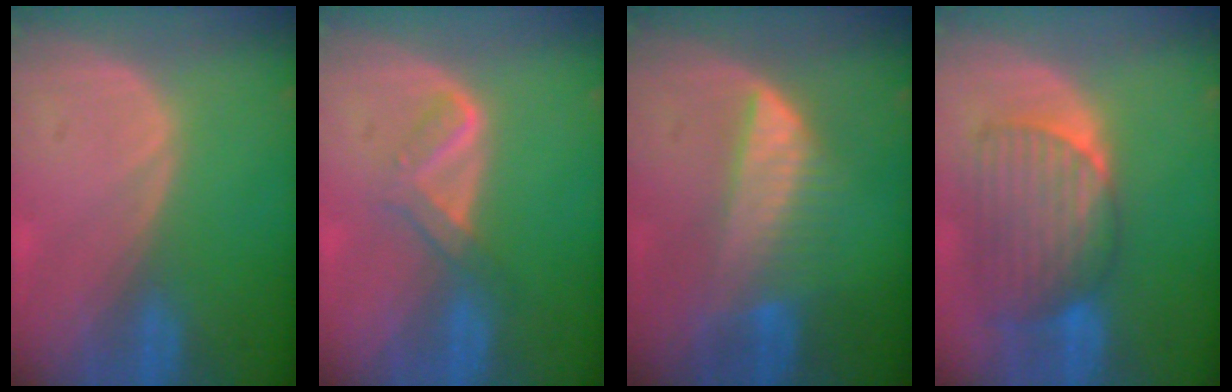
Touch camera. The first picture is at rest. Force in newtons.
{"total": 3.6, "press": 3.6, "slide": 0.3}
{"total": 6.3, "press": 6.3, "slide": 0.4}
{"total": 8.9, "press": 8.3, "slide": 3.1}